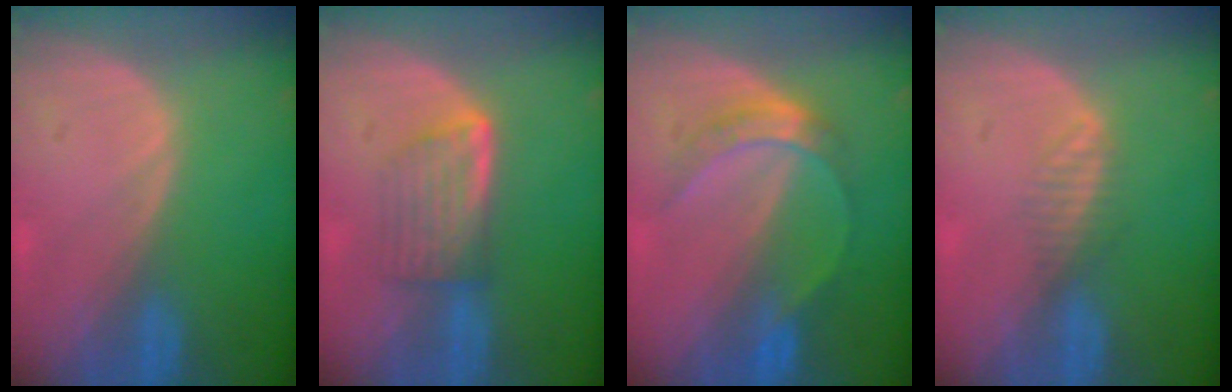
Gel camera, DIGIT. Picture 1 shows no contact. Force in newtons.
{"total": 5.7, "press": 5.3, "slide": 2.3}
{"total": 5.0, "press": 4.8, "slide": 1.5}
{"total": 2.0, "press": 1.8, "slide": 0.8}